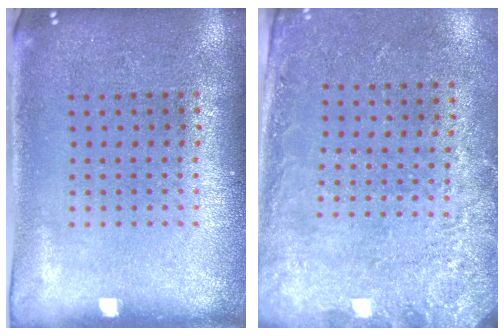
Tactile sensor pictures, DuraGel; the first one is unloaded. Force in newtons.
{"total": 2.8, "press": 1.9, "slide": 2.1}